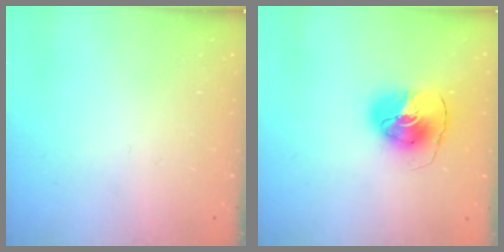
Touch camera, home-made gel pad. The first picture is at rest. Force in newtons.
{"total": 10.5, "press": 10.5, "slide": 1.3}